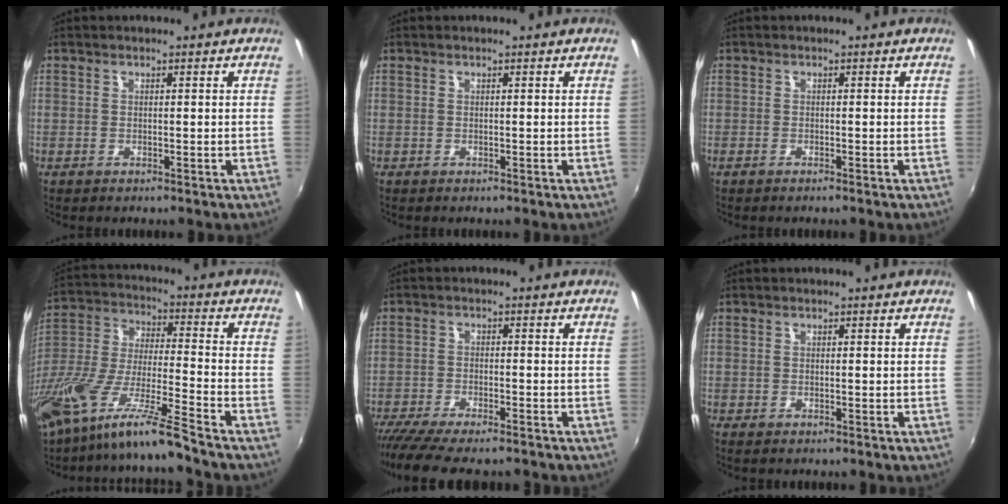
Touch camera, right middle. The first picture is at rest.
{"total": 0.0}
{"total": 0.7, "force": [-0.6, 0.0, 0.4], "torque": [-0.006, -0.001, -0.013]}
{"total": 14.8, "force": [-11.4, 0.1, 9.3], "torque": [-0.181, -0.021, -0.213]}
{"total": 10.5, "force": [-8.8, 1.6, 5.4], "torque": [-0.123, -0.041, -0.148]}
{"total": 0.0}